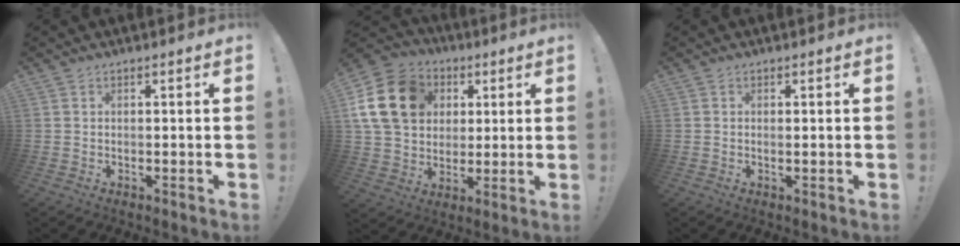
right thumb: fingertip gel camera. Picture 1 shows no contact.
{"total": 19.8, "force": [5.2, 15.5, 11.1], "torque": [-0.189, -0.007, 0.109]}
{"total": 0.7, "force": [0.5, -0.1, 0.5], "torque": [0.004, -0.006, 0.007]}